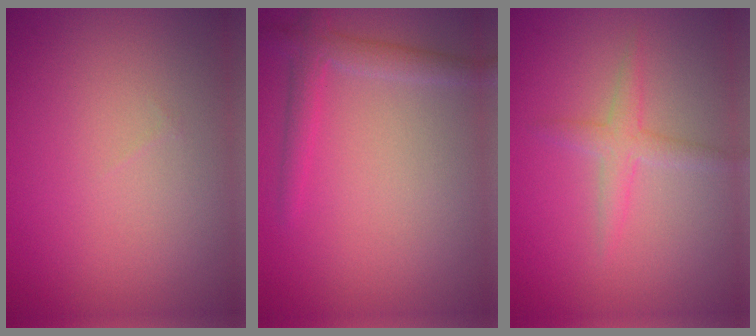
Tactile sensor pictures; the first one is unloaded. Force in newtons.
{"total": 2.3, "press": 2.3, "slide": 0.1}
{"total": 2.0, "press": 2.0, "slide": 0.1}